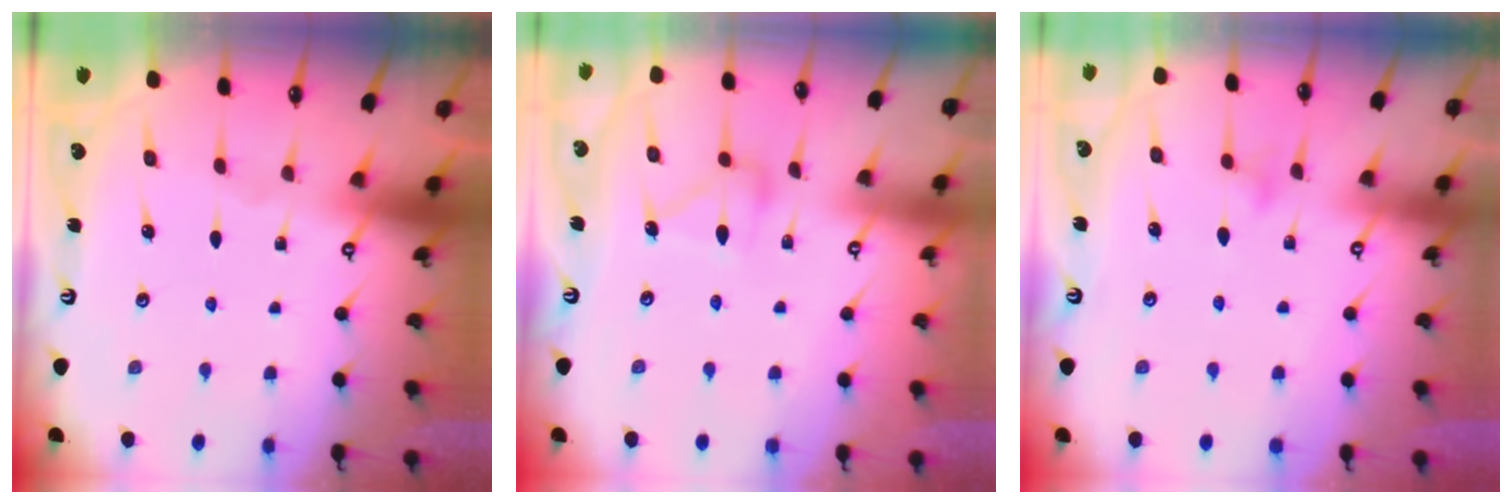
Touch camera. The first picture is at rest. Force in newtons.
{"total": 12.3, "press": 12.3, "slide": 0.6}
{"total": 7.6, "press": 7.6, "slide": 0.7}